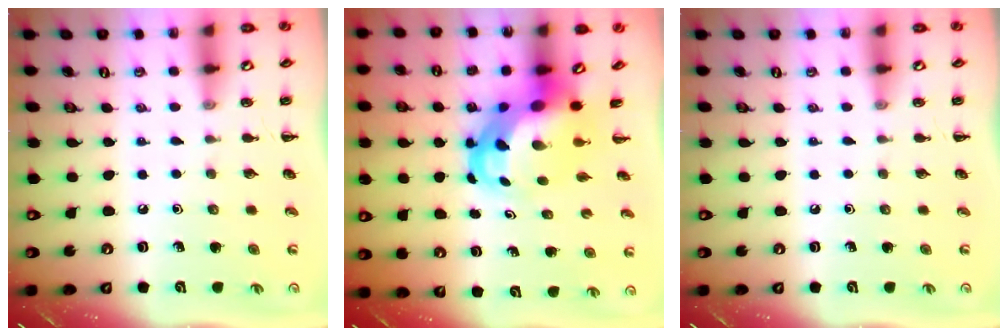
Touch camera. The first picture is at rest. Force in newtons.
{"total": 7.4, "press": 7.1, "slide": 1.9}
{"total": 0.0}